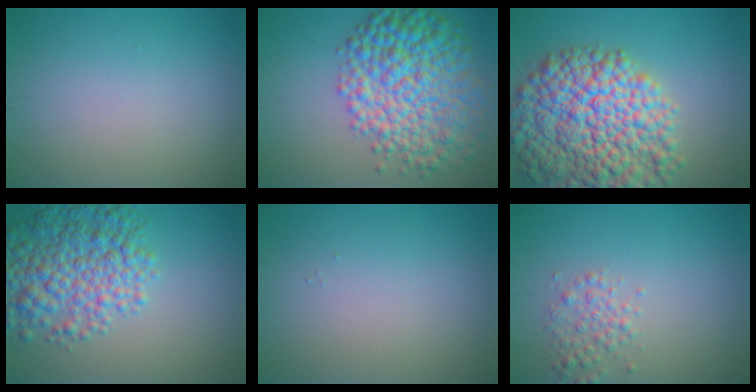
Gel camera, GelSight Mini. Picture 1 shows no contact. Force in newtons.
{"total": 9.9, "press": 9.9, "slide": 0.1}
{"total": 12.8, "press": 12.8, "slide": 0.6}
{"total": 7.3, "press": 7.3, "slide": 0.3}
{"total": 0.0}
{"total": 2.1, "press": 2.1, "slide": 0.0}